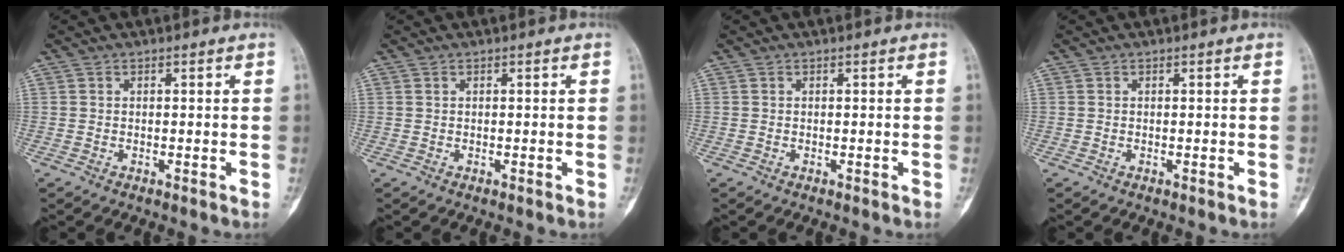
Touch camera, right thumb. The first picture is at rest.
{"total": 0.0}
{"total": 0.0}
{"total": 0.0}